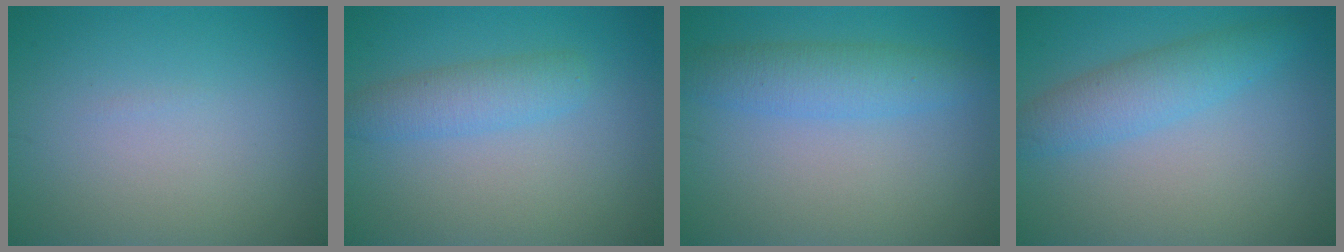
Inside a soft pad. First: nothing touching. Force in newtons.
{"total": 2.8, "press": 2.8, "slide": 0.1}
{"total": 3.6, "press": 3.6, "slide": 0.2}
{"total": 3.5, "press": 3.5, "slide": 0.2}